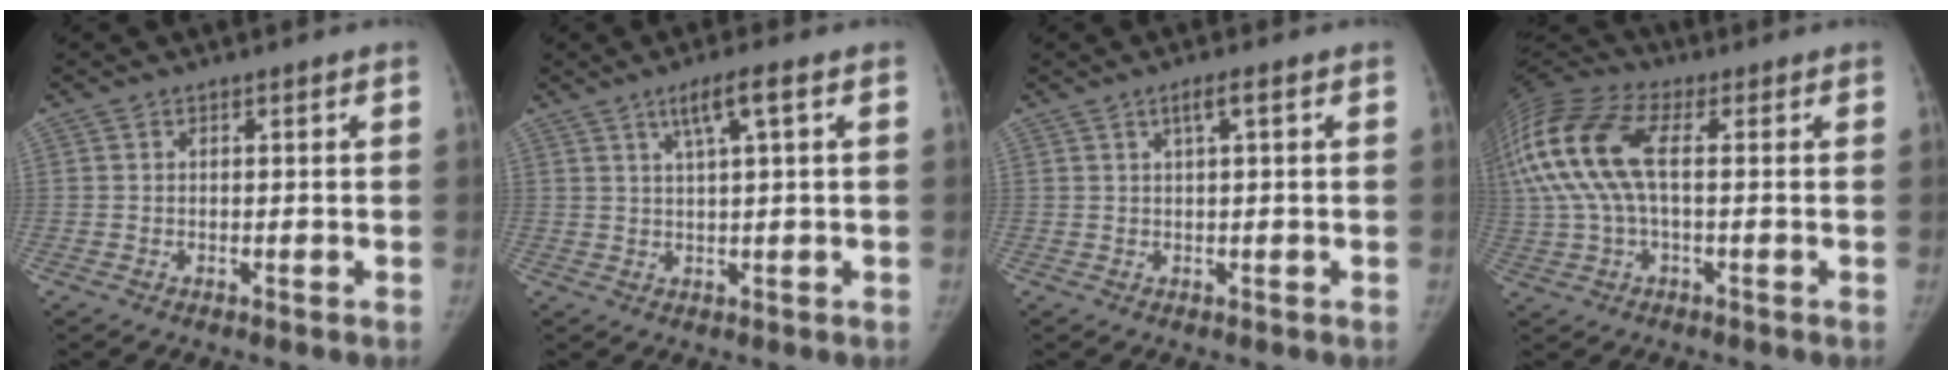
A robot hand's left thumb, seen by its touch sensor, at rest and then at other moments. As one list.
[{"total": 4.9, "force": [2.2, 0.3, 4.4], "torque": [-0.084, 0.002, 0.043]}, {"total": 2.2, "force": [0.9, 0.3, 2.0], "torque": [-0.039, 0.005, 0.016]}, {"total": 17.0, "force": [1.9, 8.3, 14.7], "torque": [-0.345, 0.032, 0.028]}]